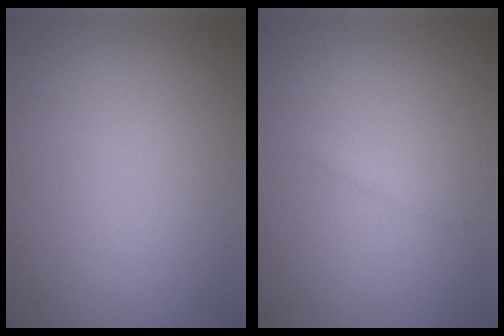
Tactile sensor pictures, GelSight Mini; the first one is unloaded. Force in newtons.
{"total": 0.5, "press": 0.5, "slide": 0.0}